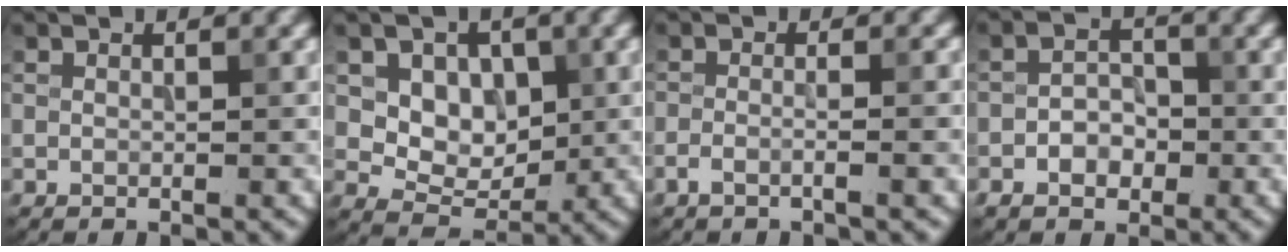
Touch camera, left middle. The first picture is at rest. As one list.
[{"total": 5.2, "force": [1.3, 3.9, 3.1], "torque": [-0.049, -0.010, 0.020]}, {"total": 2.8, "force": [-1.2, 0.8, 2.5], "torque": [-0.031, 0.003, -0.030]}, {"total": 2.9, "force": [-1.2, 2.1, 1.5], "torque": [-0.019, 0.004, -0.023]}]